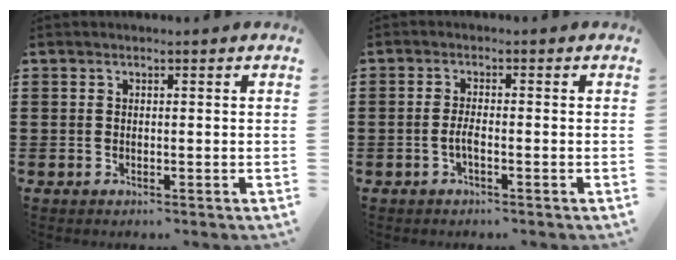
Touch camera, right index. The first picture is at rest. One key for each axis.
{"total": 2.1, "fx": -0.9, "fy": 0.3, "fz": 1.9, "tx": -0.043, "ty": -0.002, "tz": -0.019}